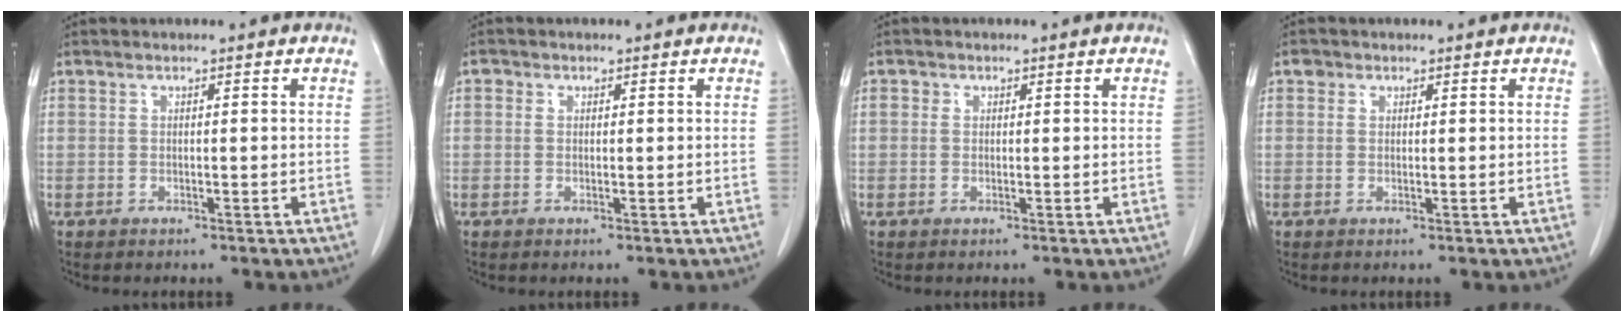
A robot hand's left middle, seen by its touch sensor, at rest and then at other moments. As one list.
[{"total": 0.9, "force": [0.3, 0.8, 0.2], "torque": [0.002, 0.002, 0.001]}, {"total": 1.0, "force": [0.3, 0.9, 0.3], "torque": [-0.002, 0.007, 0.003]}, {"total": 1.2, "force": [0.6, 1.0, 0.2], "torque": [0.002, 0.004, 0.005]}]